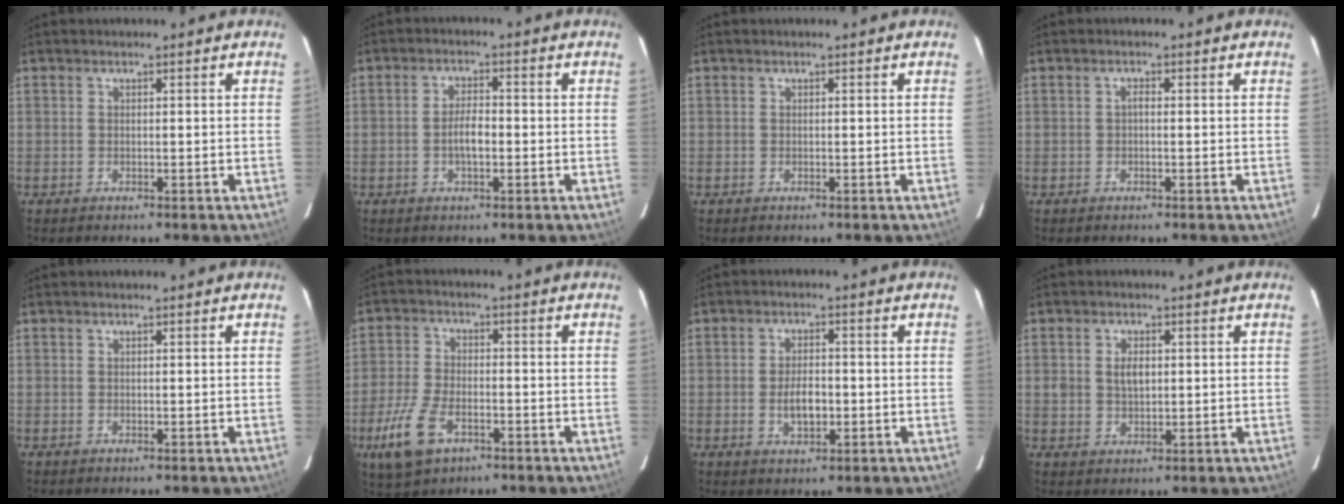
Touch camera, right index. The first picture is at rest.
{"total": 3.8, "force": [-1.0, 1.5, 3.3], "torque": [-0.063, 0.002, -0.014]}
{"total": 0.0}
{"total": 0.7, "force": [-0.1, 0.3, 0.6], "torque": [-0.012, 0.005, -0.004]}
{"total": 0.0}
{"total": 10.0, "force": [-4.9, 5.4, 6.9], "torque": [-0.165, -0.009, -0.089]}
{"total": 4.8, "force": [-1.1, 2.5, 4.0], "torque": [-0.077, -0.002, -0.013]}
{"total": 3.5, "force": [0.6, 2.3, 2.6], "torque": [-0.045, 0.005, 0.015]}